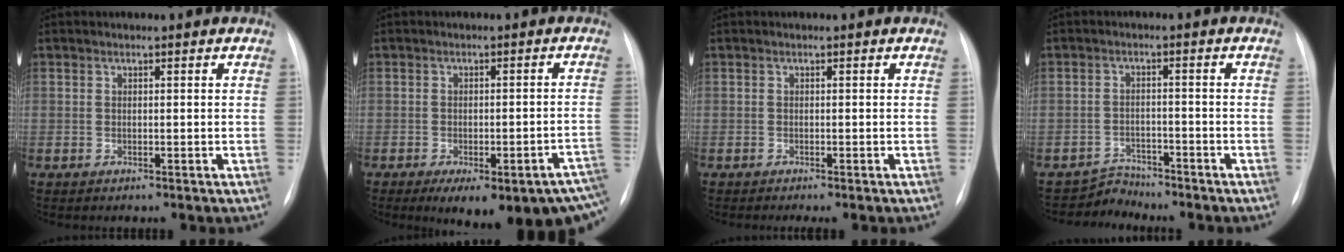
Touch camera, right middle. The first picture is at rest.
{"total": 17.5, "force": [-11.4, 4.8, 12.3], "torque": [-0.096, 0.012, -0.129]}
{"total": 1.9, "force": [-1.5, 0.0, 1.1], "torque": [-0.011, -0.004, -0.017]}
{"total": 3.3, "force": [-3.0, 0.3, -1.5], "torque": [0.033, -0.003, -0.049]}